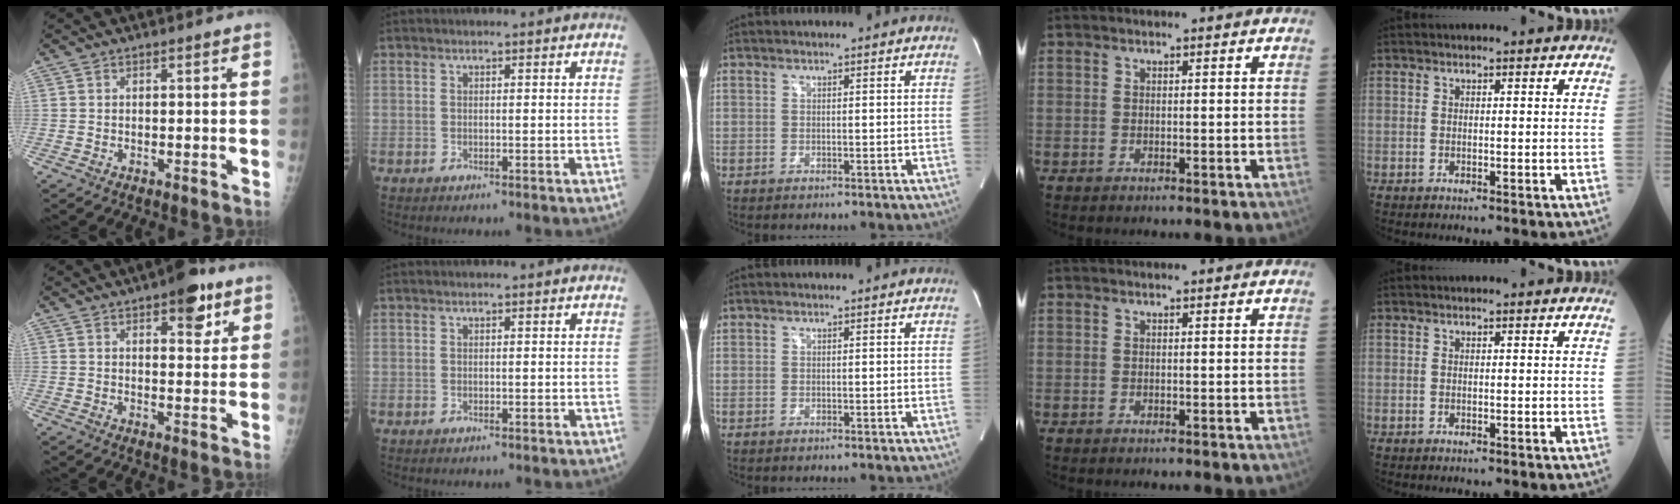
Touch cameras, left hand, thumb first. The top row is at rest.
{"thumb": {"total": 8.0, "force": [4.6, 3.4, 5.6], "torque": [-0.051, -0.019, 0.058]}}